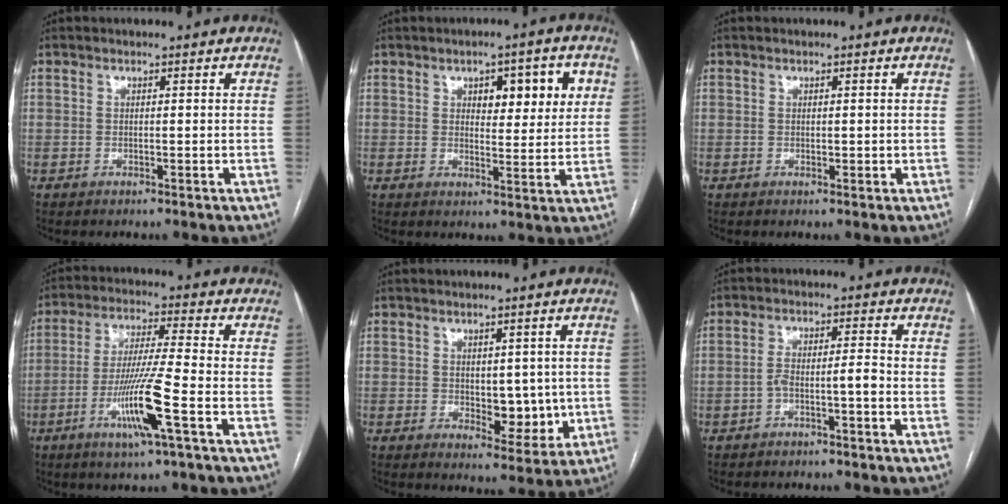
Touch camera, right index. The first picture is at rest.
{"total": 8.1, "force": [3.1, 3.2, 6.8], "torque": [-0.078, 0.010, 0.043]}
{"total": 0.7, "force": [-0.1, 0.5, 0.6], "torque": [-0.006, -0.001, 0.000]}
{"total": 11.0, "force": [-4.4, -0.8, 10.0], "torque": [-0.197, -0.014, -0.085]}
{"total": 6.3, "force": [-0.3, 3.4, 5.2], "torque": [-0.059, -0.003, 0.008]}
{"total": 3.7, "force": [-1.9, 0.3, 3.2], "torque": [-0.059, 0.020, -0.029]}